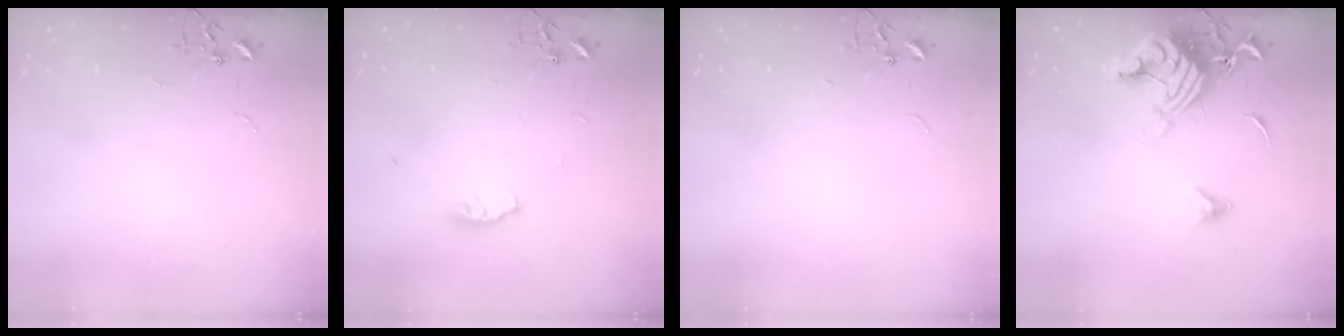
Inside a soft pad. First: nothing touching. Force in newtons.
{"total": 5.6, "press": 5.5, "slide": 0.9}
{"total": 0.0}
{"total": 15.5, "press": 15.4, "slide": 1.8}